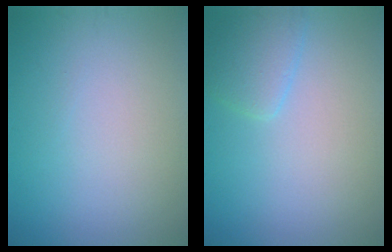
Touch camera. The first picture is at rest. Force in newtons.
{"total": 2.1, "press": 2.1, "slide": 0.2}